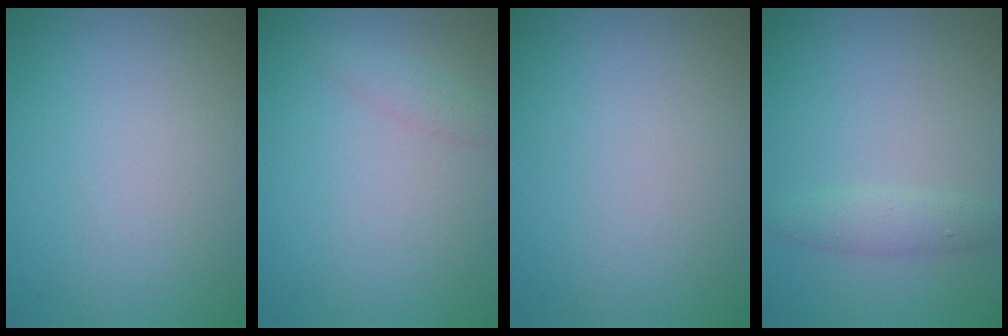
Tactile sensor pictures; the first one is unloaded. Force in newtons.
{"total": 1.3, "press": 1.3, "slide": 0.0}
{"total": 0.0}
{"total": 1.9, "press": 1.9, "slide": 0.1}